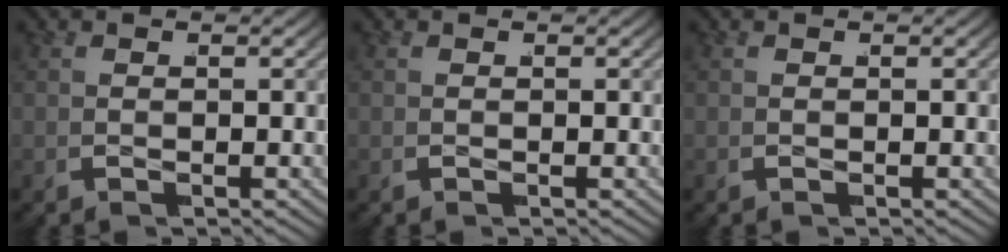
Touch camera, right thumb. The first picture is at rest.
{"total": 0.0}
{"total": 0.0}